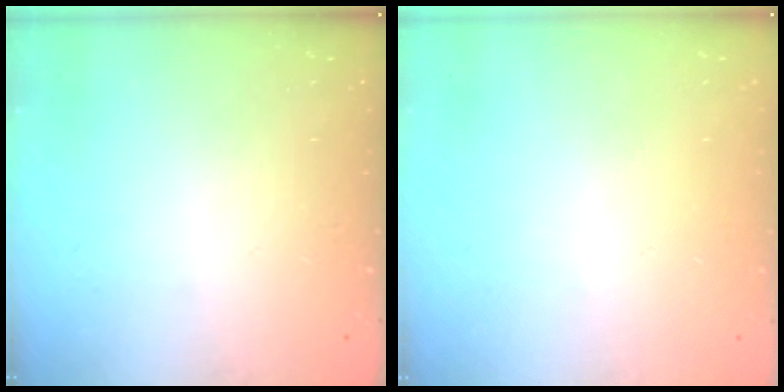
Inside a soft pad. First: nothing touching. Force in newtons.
{"total": 0.6, "press": 0.6, "slide": 0.2}